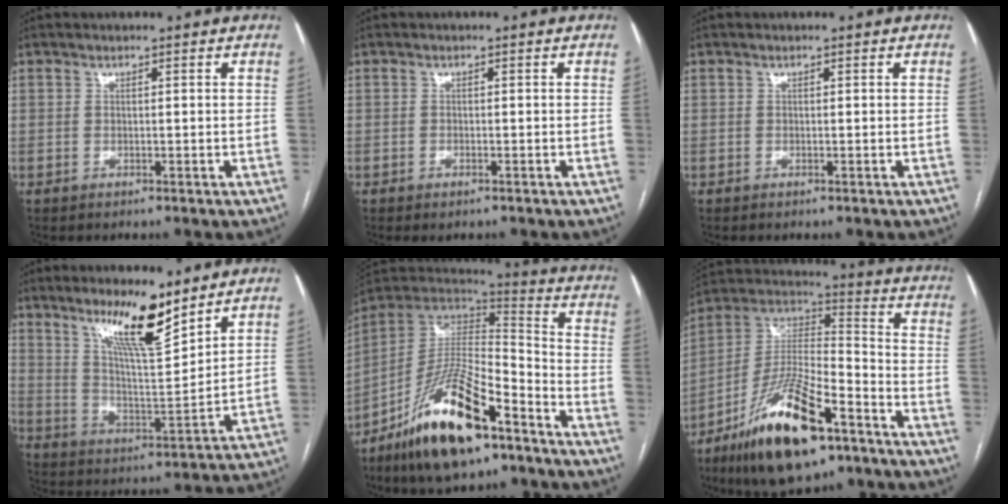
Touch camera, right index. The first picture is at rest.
{"total": 1.0, "force": [-0.7, 0.4, 0.6], "torque": [-0.011, -0.001, -0.006]}
{"total": 0.0}
{"total": 11.7, "force": [8.4, 1.2, 8.0], "torque": [-0.142, -0.014, 0.152]}
{"total": 20.0, "force": [-12.7, 5.6, 14.3], "torque": [-0.264, -0.001, -0.226]}
{"total": 20.0, "force": [-11.9, 5.5, 15.1], "torque": [-0.289, -0.007, -0.209]}